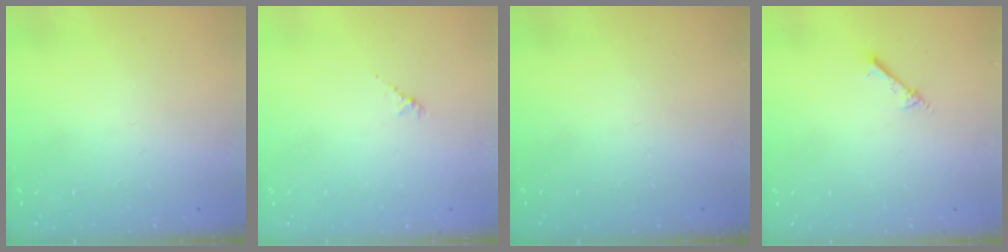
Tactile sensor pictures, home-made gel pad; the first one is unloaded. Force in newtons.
{"total": 1.5, "press": 1.4, "slide": 0.5}
{"total": 0.0}
{"total": 1.5, "press": 1.4, "slide": 0.2}